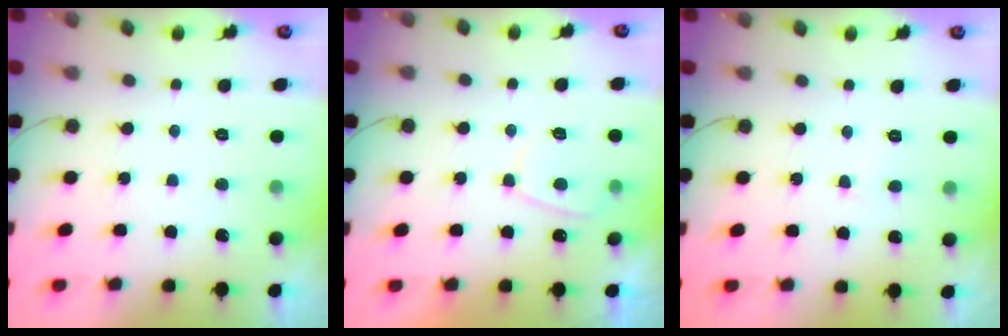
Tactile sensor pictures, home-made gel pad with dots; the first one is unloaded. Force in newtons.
{"total": 4.1, "press": 4.0, "slide": 0.8}
{"total": 2.1, "press": 2.1, "slide": 0.2}